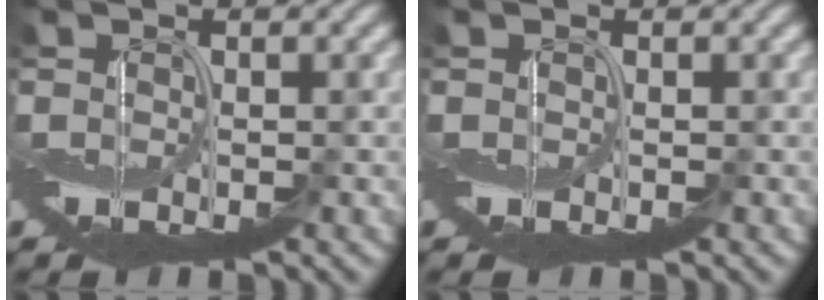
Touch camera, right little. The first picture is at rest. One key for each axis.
{"total": 0.0}